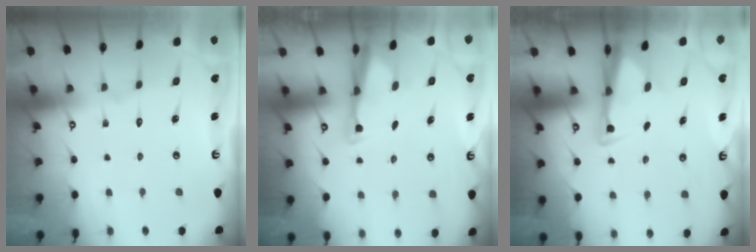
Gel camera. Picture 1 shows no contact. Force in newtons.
{"total": 2.7, "press": 2.6, "slide": 0.8}
{"total": 2.8, "press": 2.6, "slide": 0.9}